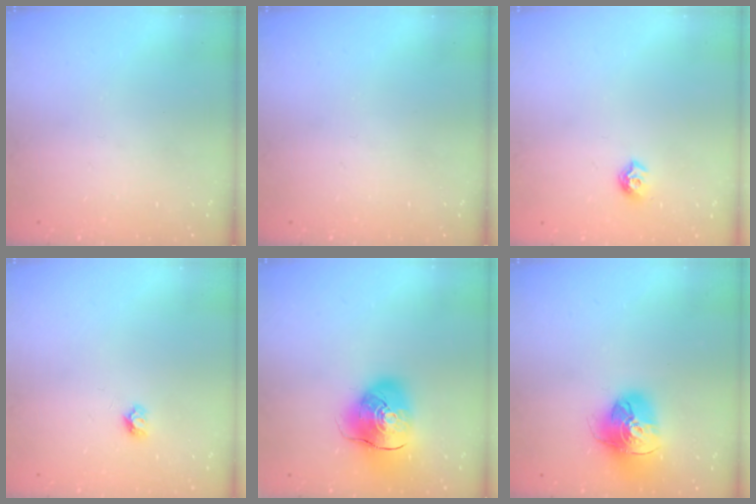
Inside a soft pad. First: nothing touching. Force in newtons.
{"total": 0.0}
{"total": 6.9, "press": 6.8, "slide": 0.7}
{"total": 4.2, "press": 4.2, "slide": 0.4}
{"total": 12.5, "press": 12.3, "slide": 2.1}
{"total": 15.3, "press": 15.3, "slide": 1.5}